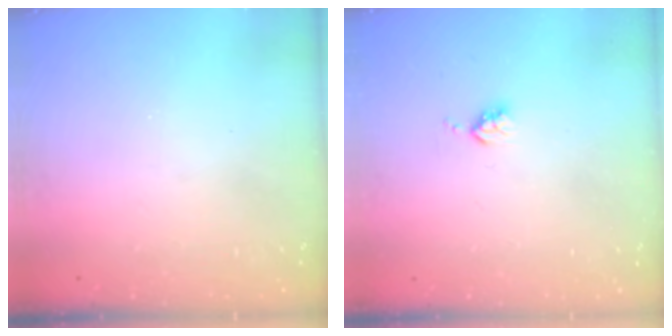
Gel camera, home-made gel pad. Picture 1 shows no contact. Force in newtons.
{"total": 3.1, "press": 3.1, "slide": 0.5}